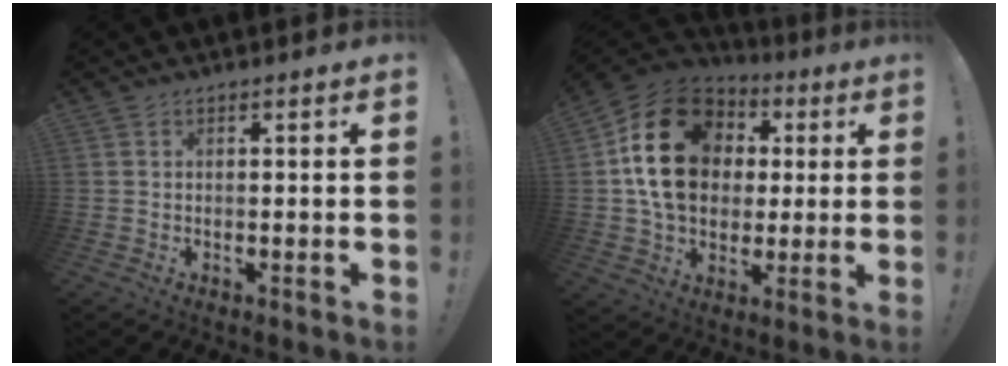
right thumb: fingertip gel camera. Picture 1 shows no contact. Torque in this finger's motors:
{"motor_torque": [2.57, 2.42, 1.67, -0.10, 0.19]}